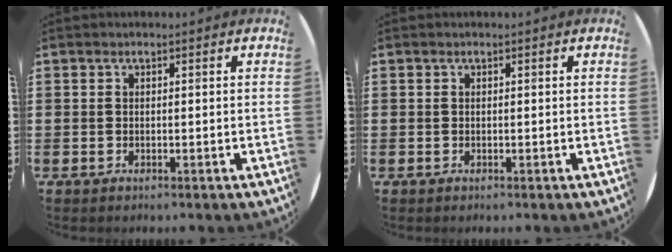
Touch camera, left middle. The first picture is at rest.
{"total": 0.0}